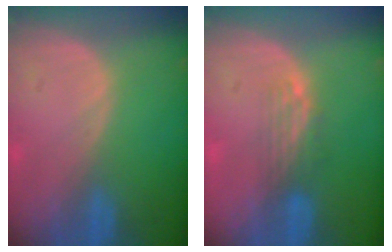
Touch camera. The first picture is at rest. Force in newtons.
{"total": 3.3, "press": 2.8, "slide": 1.7}